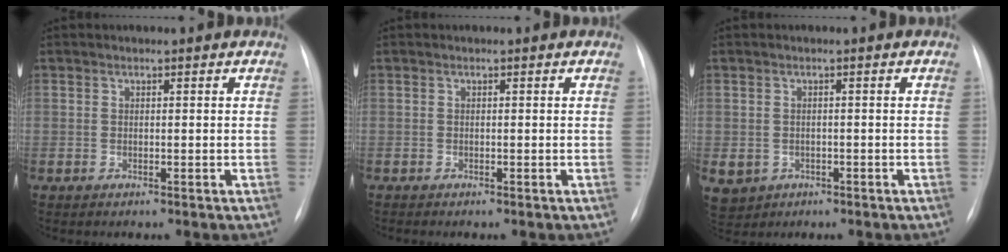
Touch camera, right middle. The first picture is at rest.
{"total": 0.0}
{"total": 5.7, "force": [-2.3, 4.9, 1.7], "torque": [-0.038, 0.002, -0.026]}